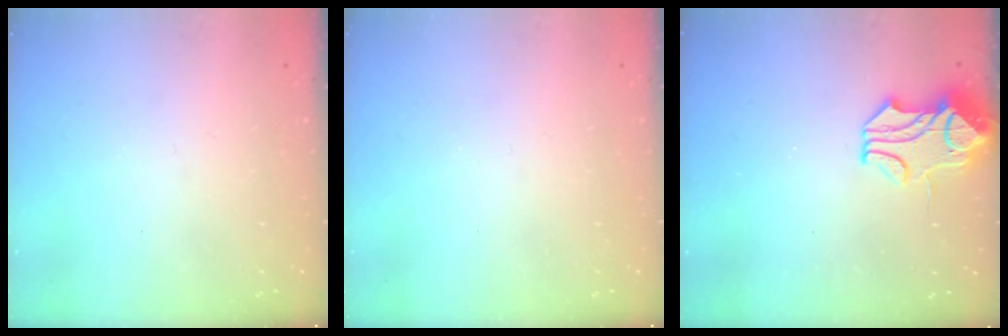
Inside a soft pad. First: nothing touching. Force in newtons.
{"total": 0.0}
{"total": 1.8, "press": 1.1, "slide": 1.4}